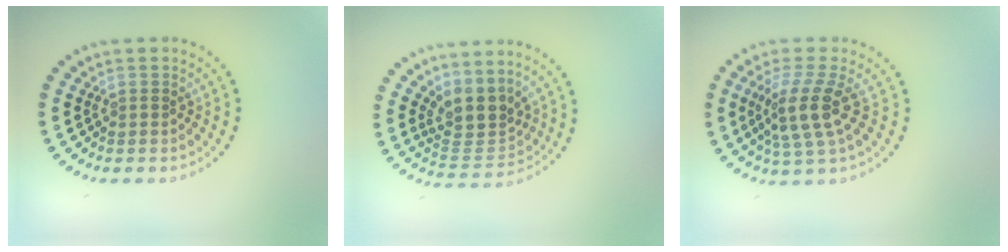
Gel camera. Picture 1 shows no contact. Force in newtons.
{"total": 3.5, "press": 2.5, "slide": 2.4}
{"total": 3.8, "press": 3.2, "slide": 2.1}